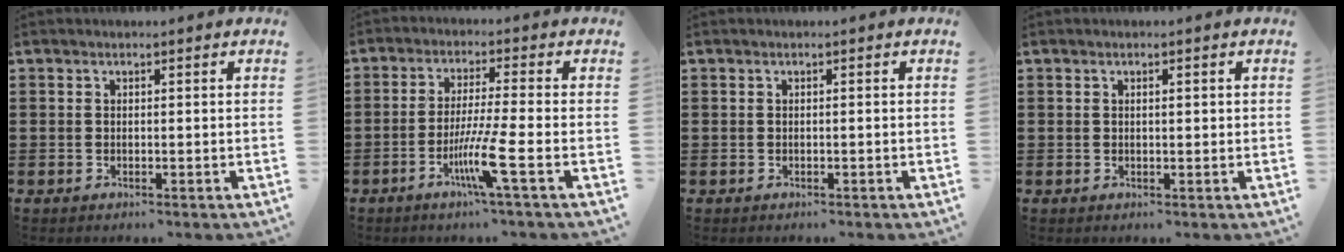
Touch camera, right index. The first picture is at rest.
{"total": 7.7, "force": [-3.2, -0.5, 7.0], "torque": [-0.134, -0.019, -0.062]}
{"total": 0.0}
{"total": 0.8, "force": [0.2, 0.3, 0.7], "torque": [-0.014, 0.003, 0.003]}